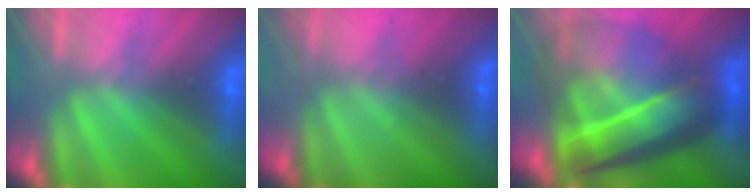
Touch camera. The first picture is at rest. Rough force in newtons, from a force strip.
{"total": 2.3}
{"total": 7.3}